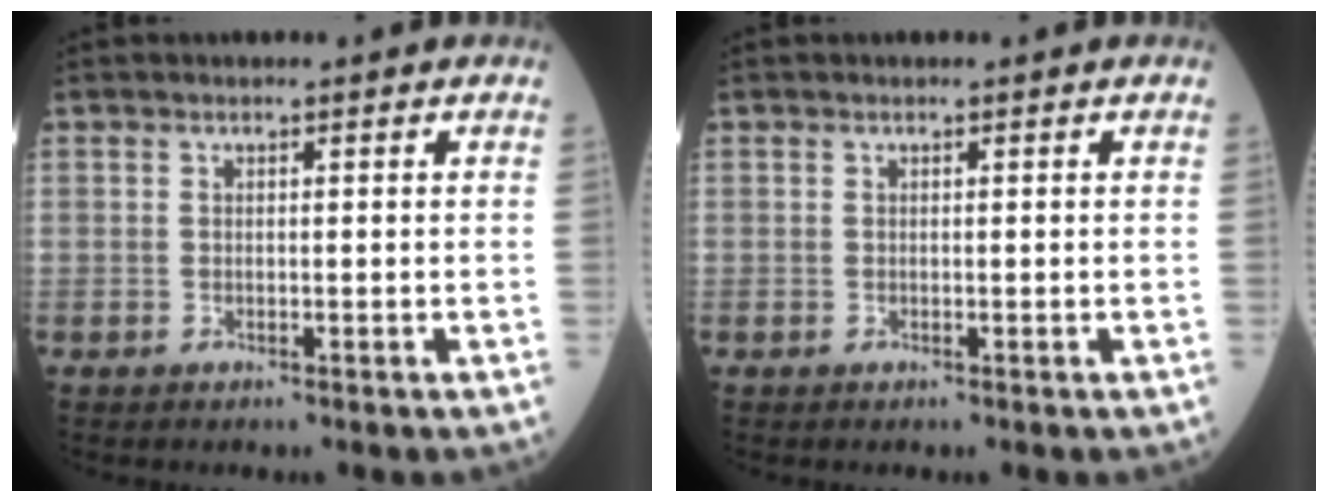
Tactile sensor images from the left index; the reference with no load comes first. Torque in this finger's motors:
{"motor_torque": [-0.16, 0.20, -0.01, -0.01]}